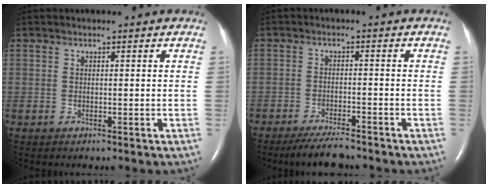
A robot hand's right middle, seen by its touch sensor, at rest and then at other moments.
{"total": 5.3, "force": [-4.7, 0.8, 2.4], "torque": [-0.047, -0.014, -0.082]}